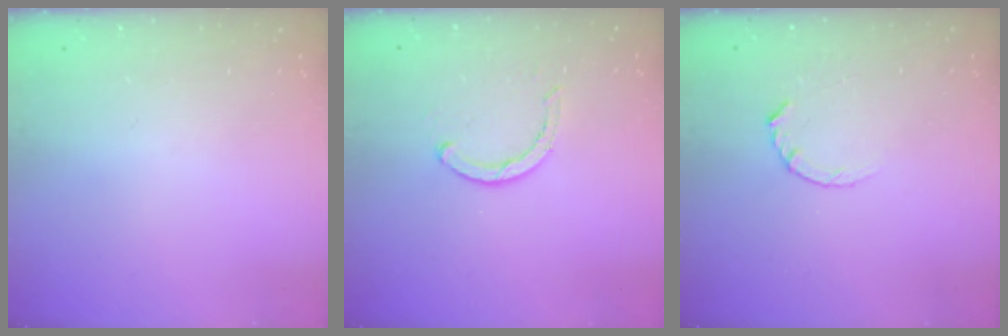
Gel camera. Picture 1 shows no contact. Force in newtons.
{"total": 3.6, "press": 3.6, "slide": 0.3}
{"total": 2.8, "press": 2.8, "slide": 0.4}